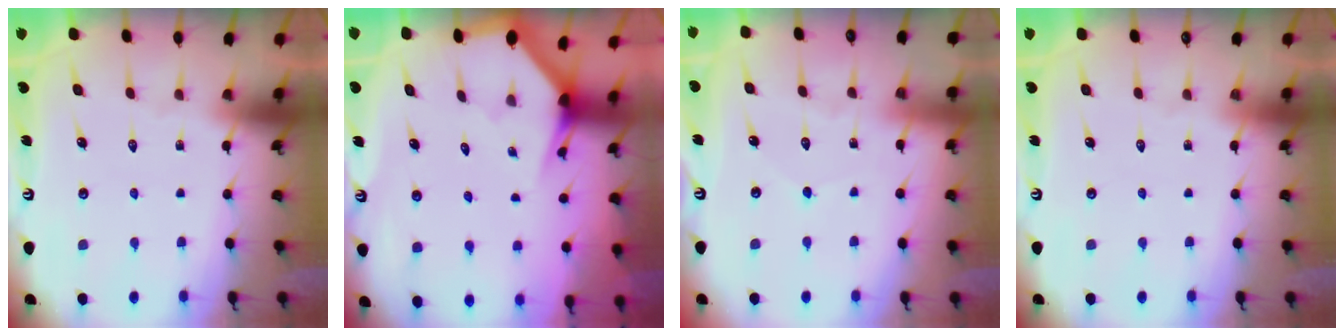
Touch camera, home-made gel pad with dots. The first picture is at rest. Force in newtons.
{"total": 2.8, "press": 2.8, "slide": 0.2}
{"total": 3.2, "press": 3.2, "slide": 0.2}
{"total": 0.0}